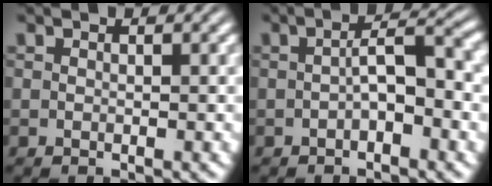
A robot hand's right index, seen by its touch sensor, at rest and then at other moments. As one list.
[{"total": 2.5, "force": [-0.5, -0.3, 2.4], "torque": [-0.028, 0.006, -0.008]}]